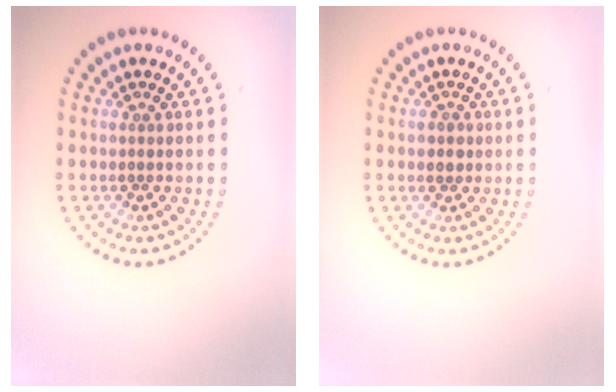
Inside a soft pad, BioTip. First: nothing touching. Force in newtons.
{"total": 1.2, "press": 1.2, "slide": 0.2}